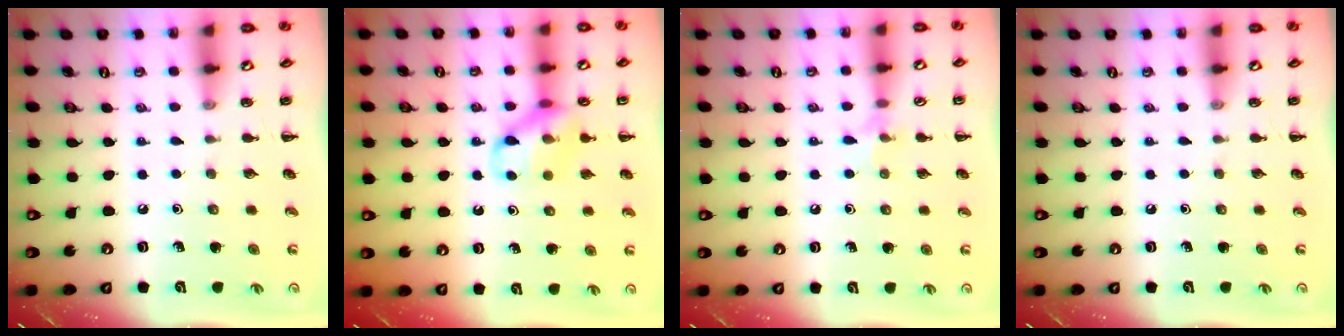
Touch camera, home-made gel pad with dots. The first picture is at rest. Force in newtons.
{"total": 13.0, "press": 12.9, "slide": 1.5}
{"total": 5.7, "press": 5.4, "slide": 1.8}
{"total": 0.0}